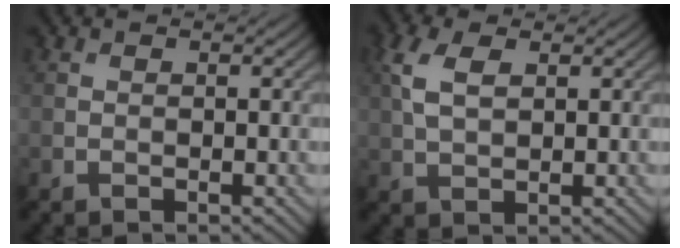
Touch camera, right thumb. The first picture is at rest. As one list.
[{"total": 4.7, "force": [1.6, 2.5, 3.7], "torque": [-0.097, 0.006, 0.031]}]